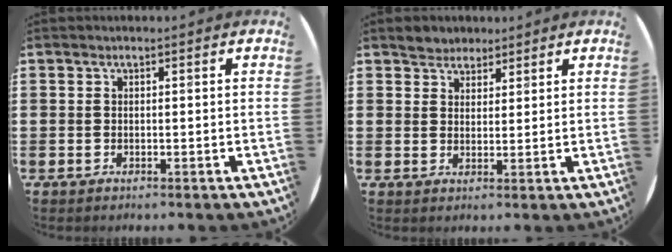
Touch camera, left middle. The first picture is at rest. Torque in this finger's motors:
{"motor_torque": [0.24, -0.19, 0.04, 0.01]}